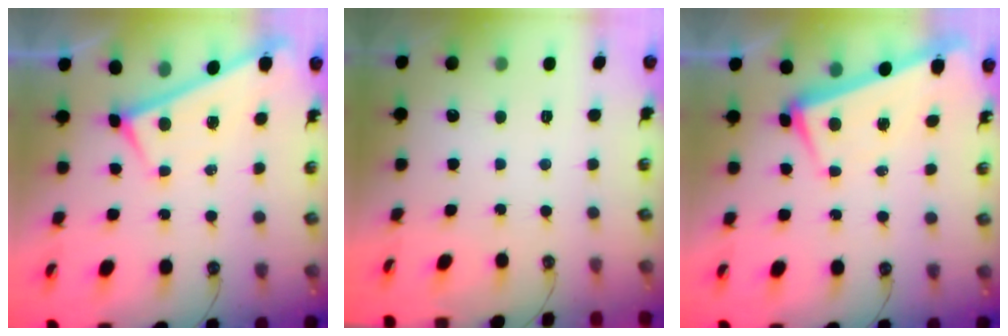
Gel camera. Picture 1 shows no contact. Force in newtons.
{"total": 0.0}
{"total": 1.4, "press": 1.1, "slide": 0.8}